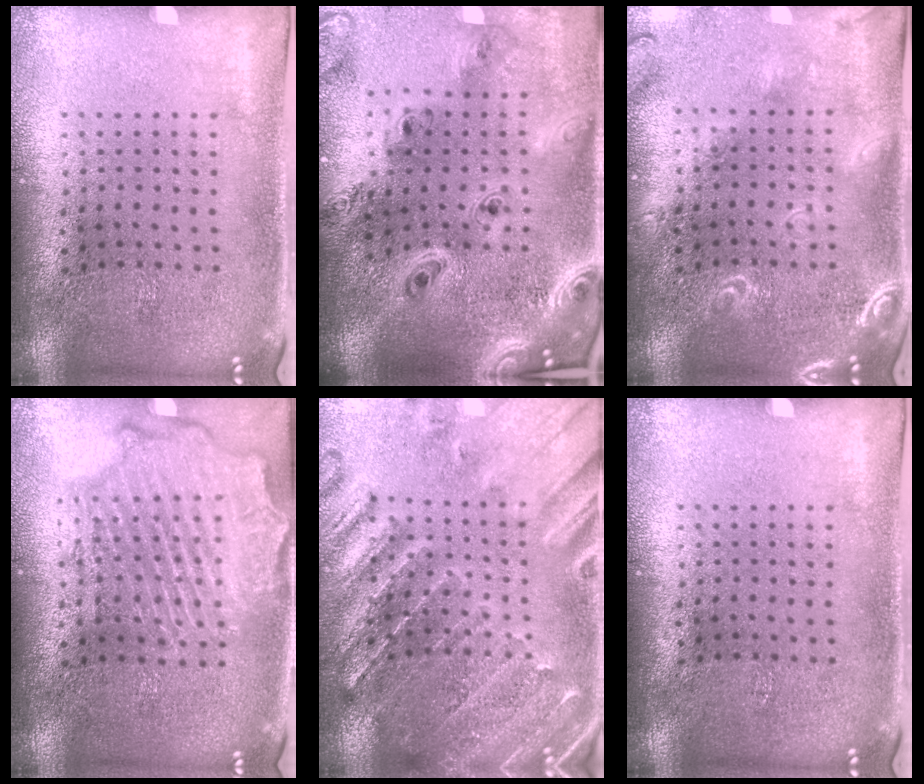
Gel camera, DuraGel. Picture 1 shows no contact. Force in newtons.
{"total": 3.0, "press": 2.5, "slide": 1.7}
{"total": 1.8, "press": 1.8, "slide": 0.5}
{"total": 2.4, "press": 2.2, "slide": 0.8}
{"total": 1.1, "press": 1.1, "slide": 0.3}
{"total": 0.0}